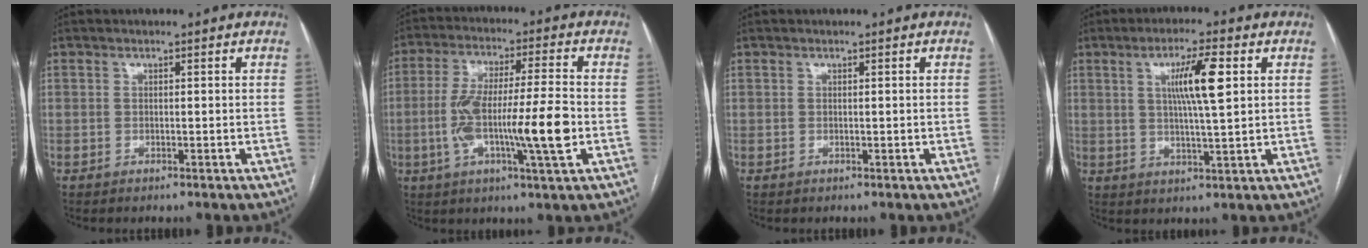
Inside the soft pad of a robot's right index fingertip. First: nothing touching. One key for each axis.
{"total": 13.9, "fx": -2.8, "fy": 0.9, "fz": 13.5, "tx": -0.252, "ty": 0.002, "tz": -0.052}
{"total": 0.0}
{"total": 7.8, "fx": 2.2, "fy": 0.3, "fz": 7.5, "tx": -0.135, "ty": 0.003, "tz": 0.038}